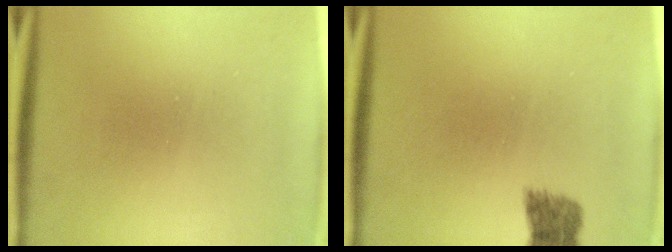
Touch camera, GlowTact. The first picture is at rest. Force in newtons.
{"total": 1.9}